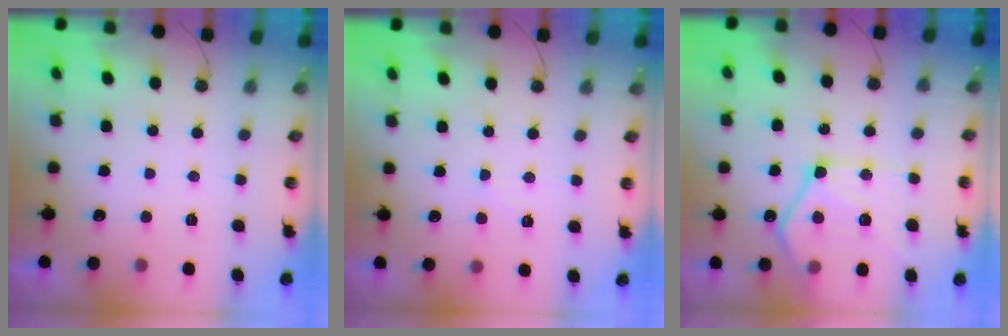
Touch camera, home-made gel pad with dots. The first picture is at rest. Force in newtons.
{"total": 4.1, "press": 4.0, "slide": 0.7}
{"total": 17.4, "press": 17.3, "slide": 1.5}